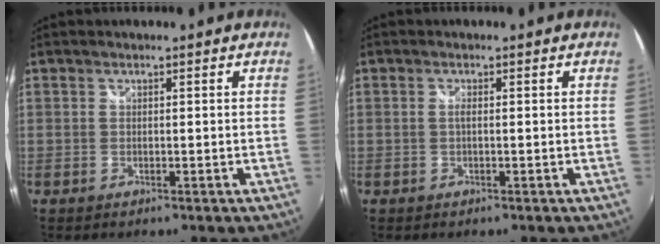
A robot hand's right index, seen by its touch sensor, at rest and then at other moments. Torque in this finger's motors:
{"motor_torque": [0.48, 0.24, 0.03, 0.02]}